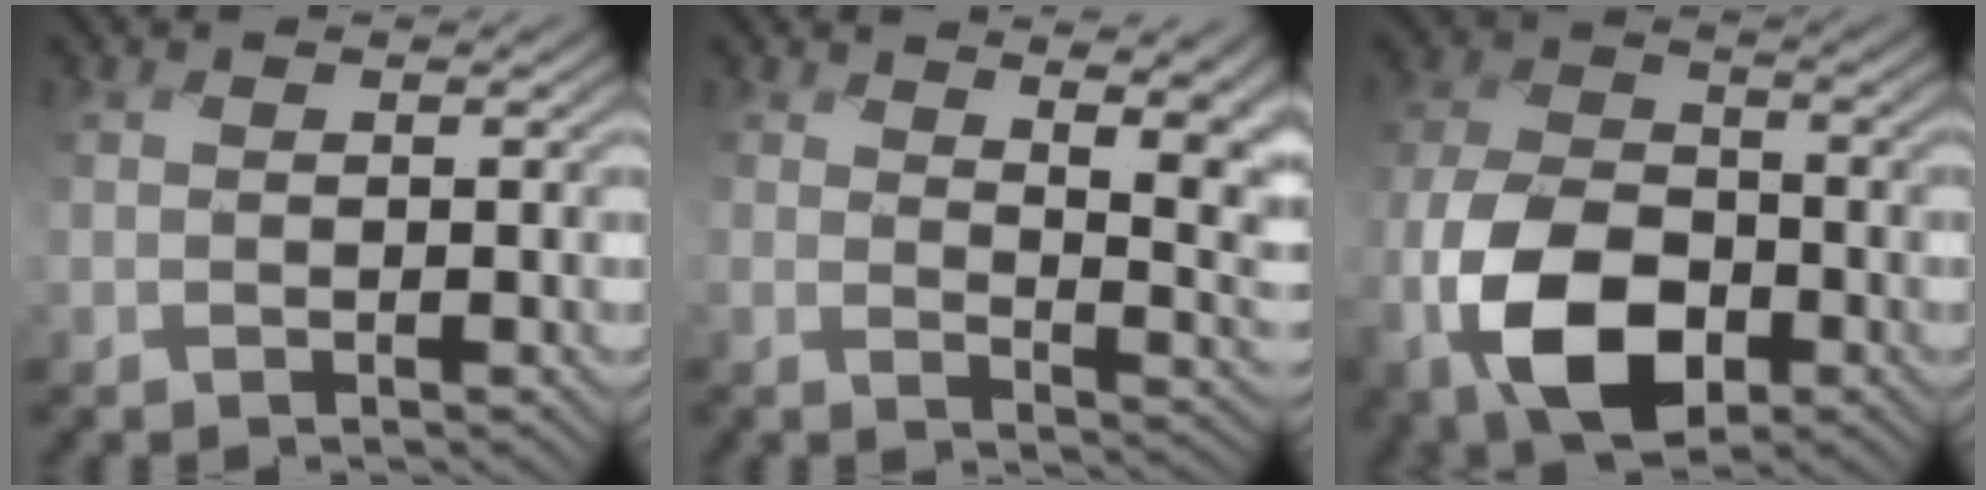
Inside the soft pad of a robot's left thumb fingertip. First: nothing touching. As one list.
[{"total": 10.8, "force": [5.9, 3.8, 8.2], "torque": [-0.105, 0.017, 0.075]}, {"total": 11.3, "force": [-5.7, 6.3, 7.5], "torque": [-0.177, -0.013, -0.124]}]